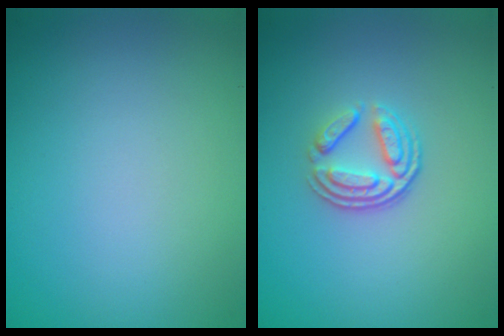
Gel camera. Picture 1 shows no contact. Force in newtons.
{"total": 3.4, "press": 2.5, "slide": 2.3}